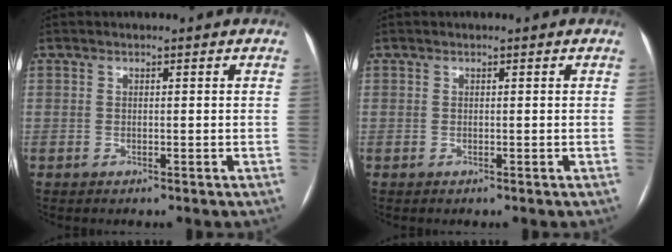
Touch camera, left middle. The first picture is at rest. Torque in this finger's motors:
{"motor_torque": [-0.01, 0.18, 0.00, 0.01]}